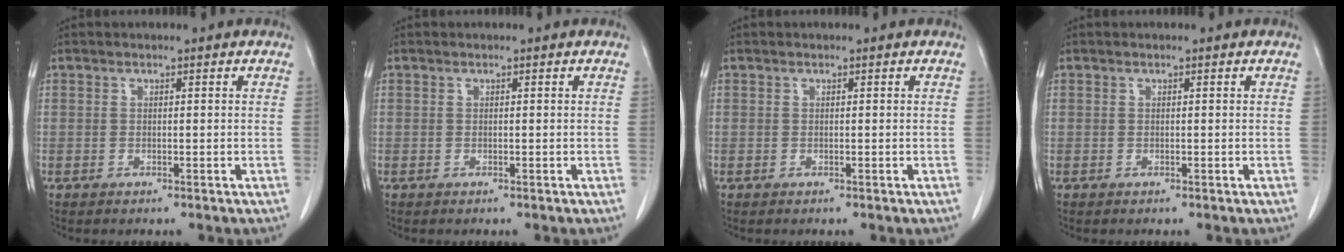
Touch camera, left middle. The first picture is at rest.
{"total": 0.0}
{"total": 0.0}
{"total": 0.0}